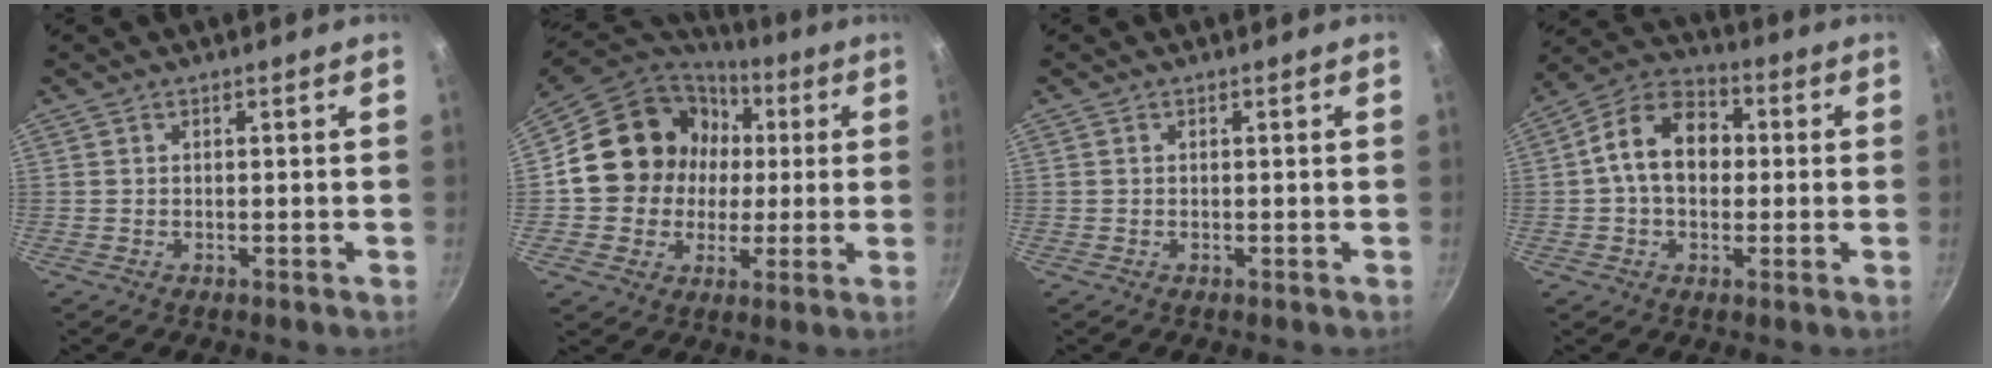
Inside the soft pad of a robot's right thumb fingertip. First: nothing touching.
{"total": 18.0, "force": [2.2, 16.4, 7.1], "torque": [-0.103, 0.026, 0.038]}
{"total": 0.0}
{"total": 12.4, "force": [0.8, 8.9, 8.6], "torque": [-0.108, 0.031, -0.007]}